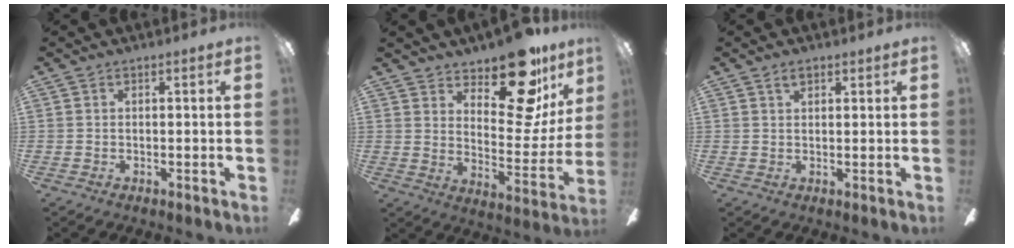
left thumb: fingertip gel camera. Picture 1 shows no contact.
{"total": 18.4, "force": [13.2, 7.3, 10.6], "torque": [-0.139, -0.097, 0.220]}
{"total": 2.1, "force": [1.6, 1.1, 1.0], "torque": [-0.022, 0.003, 0.028]}